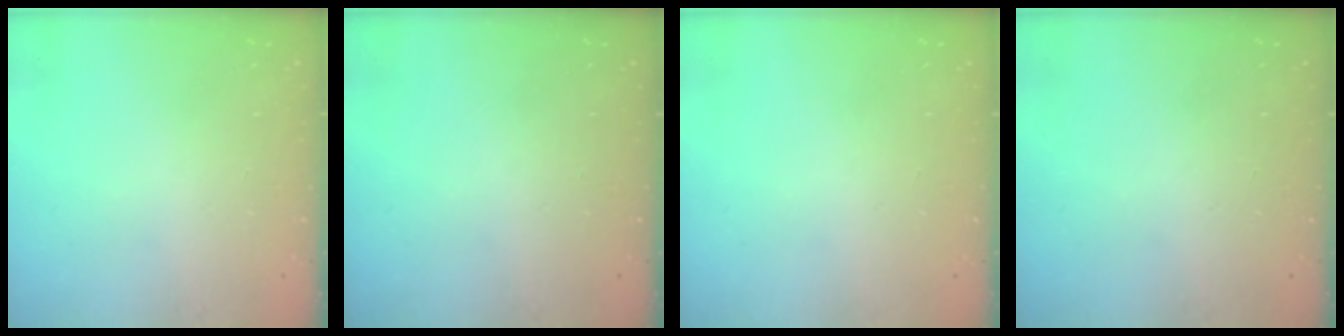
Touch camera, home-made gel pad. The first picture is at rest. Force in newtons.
{"total": 0.0}
{"total": 0.0}
{"total": 0.0}